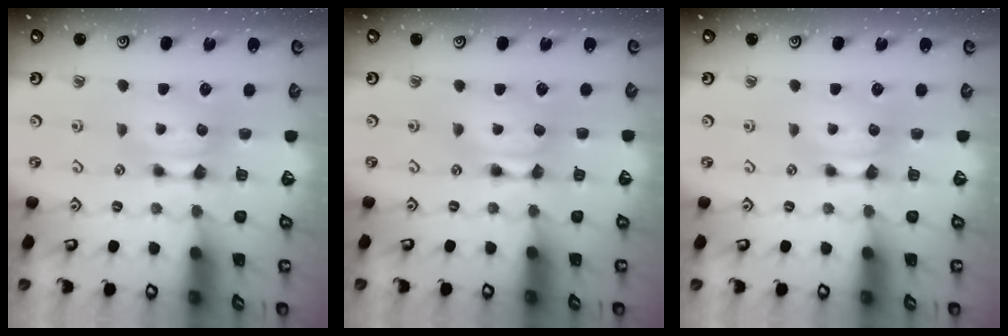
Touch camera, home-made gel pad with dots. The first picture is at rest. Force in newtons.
{"total": 1.6, "press": 1.6, "slide": 0.2}
{"total": 0.0}